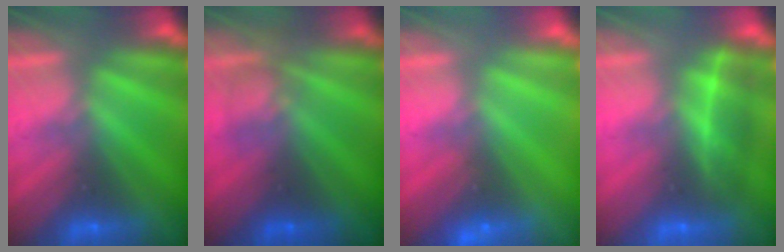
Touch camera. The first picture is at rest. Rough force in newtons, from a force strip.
{"total": 2.7}
{"total": 2.3}
{"total": 2.1}